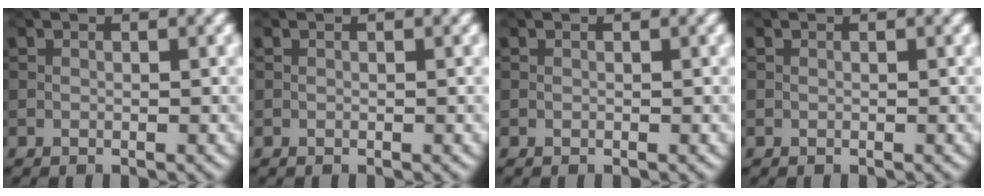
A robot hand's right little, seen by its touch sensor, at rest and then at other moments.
{"total": 0.0}
{"total": 0.0}
{"total": 0.0}